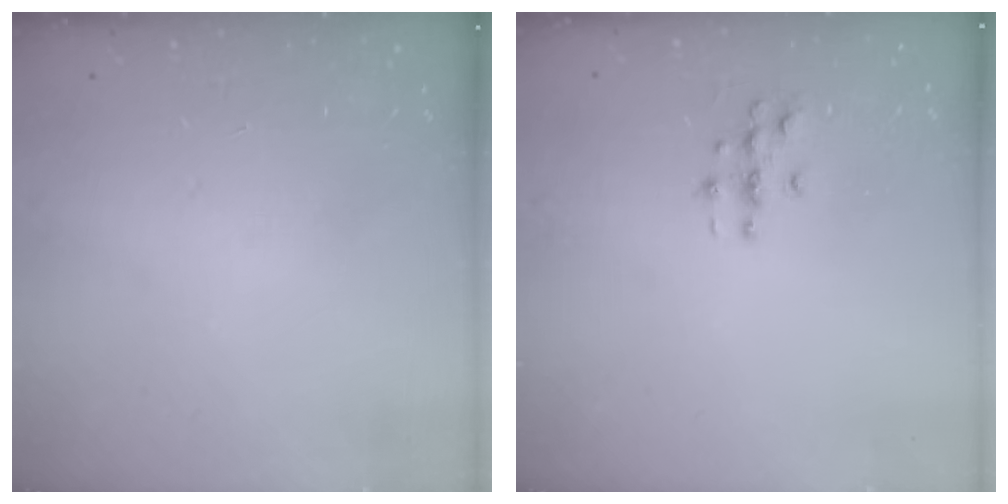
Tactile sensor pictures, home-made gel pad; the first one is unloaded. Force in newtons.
{"total": 3.1, "press": 3.0, "slide": 0.3}